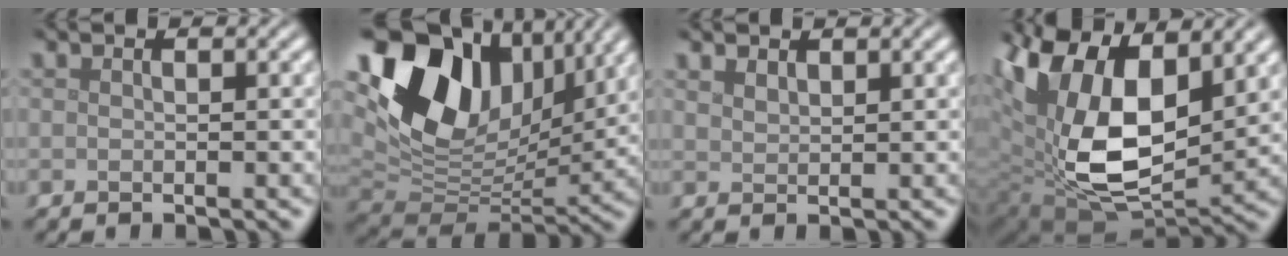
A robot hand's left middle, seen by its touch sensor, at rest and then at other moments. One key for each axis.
{"total": 15.0, "fx": 6.2, "fy": 9.9, "fz": 9.4, "tx": -0.183, "ty": 0.020, "tz": 0.114}
{"total": 1.3, "fx": 1.2, "fy": 0.5, "fz": 0.4, "tx": -0.013, "ty": 0.001, "tz": 0.028}
{"total": 15.3, "fx": 4.6, "fy": 8.7, "fz": 11.7, "tx": -0.236, "ty": -0.009, "tz": 0.093}